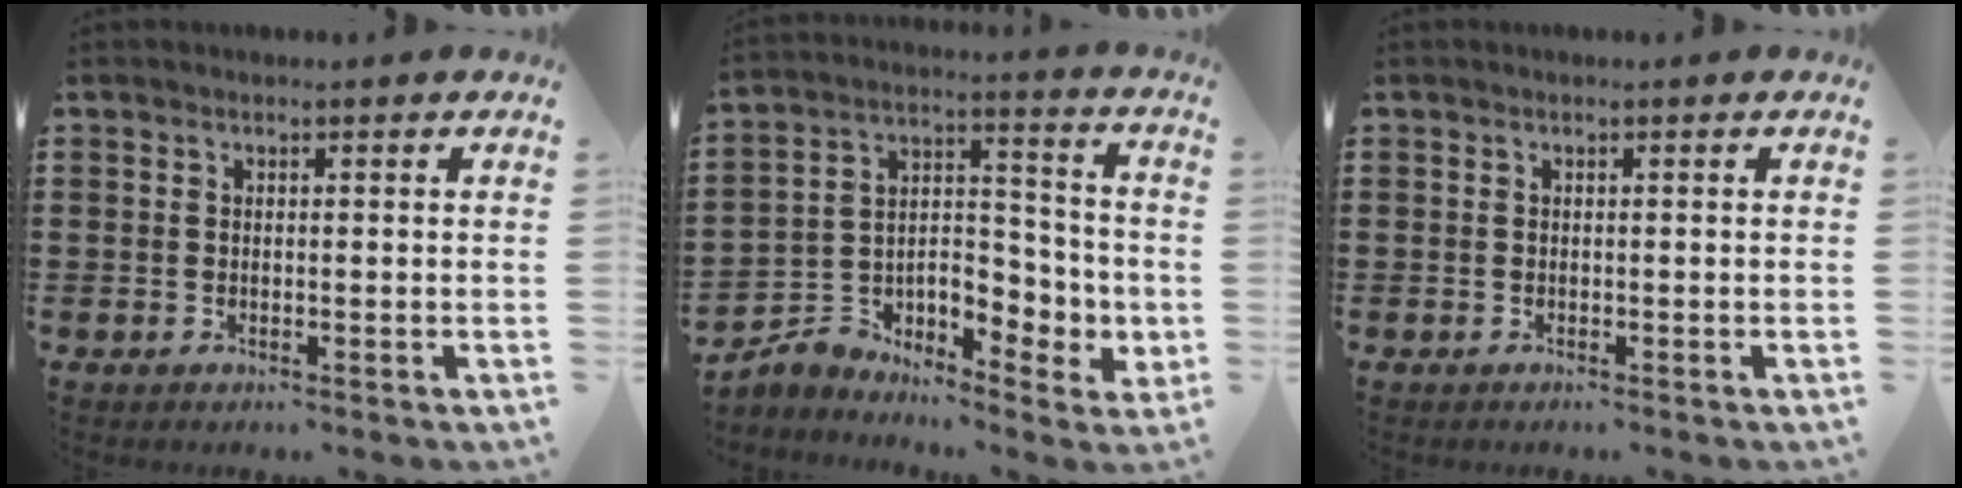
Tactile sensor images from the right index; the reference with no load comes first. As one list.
[{"total": 5.3, "force": [-2.0, 4.3, 2.3], "torque": [-0.056, -0.007, -0.036]}, {"total": 0.0}]